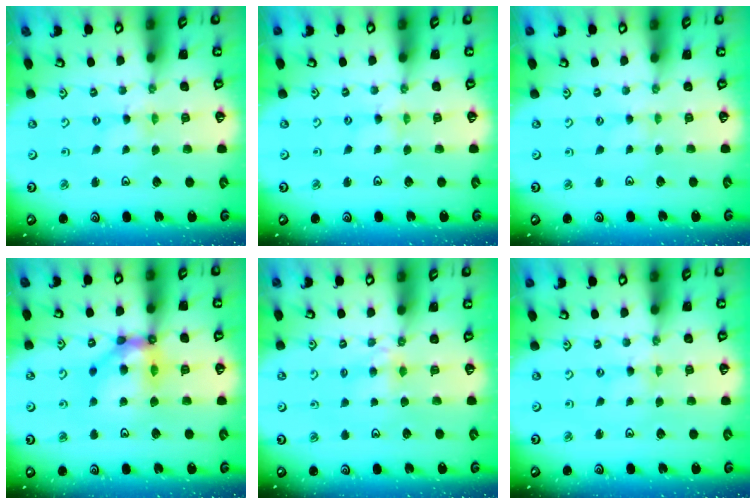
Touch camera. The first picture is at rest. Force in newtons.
{"total": 0.8, "press": 0.8, "slide": 0.1}
{"total": 0.0}
{"total": 12.3, "press": 12.3, "slide": 1.2}
{"total": 4.8, "press": 4.8, "slide": 0.6}
{"total": 0.0}